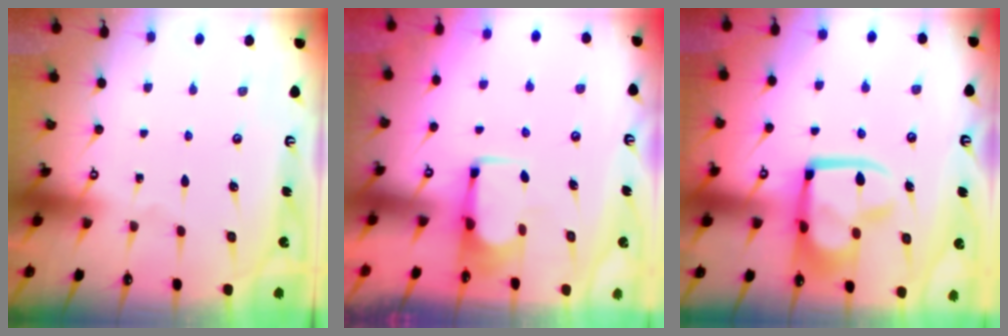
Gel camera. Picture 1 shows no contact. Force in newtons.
{"total": 1.8, "press": 1.7, "slide": 0.5}
{"total": 15.9, "press": 15.8, "slide": 1.8}